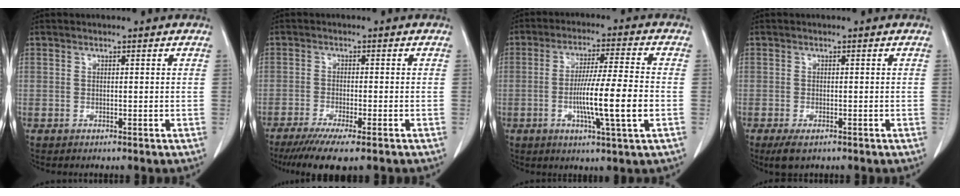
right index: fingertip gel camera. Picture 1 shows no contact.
{"total": 9.3, "force": [-6.9, 0.7, 6.2], "torque": [-0.091, -0.020, -0.106]}
{"total": 10.8, "force": [-2.4, -0.3, 10.5], "torque": [-0.190, -0.006, -0.045]}
{"total": 3.0, "force": [-1.9, 1.0, 2.1], "torque": [-0.047, -0.009, -0.026]}